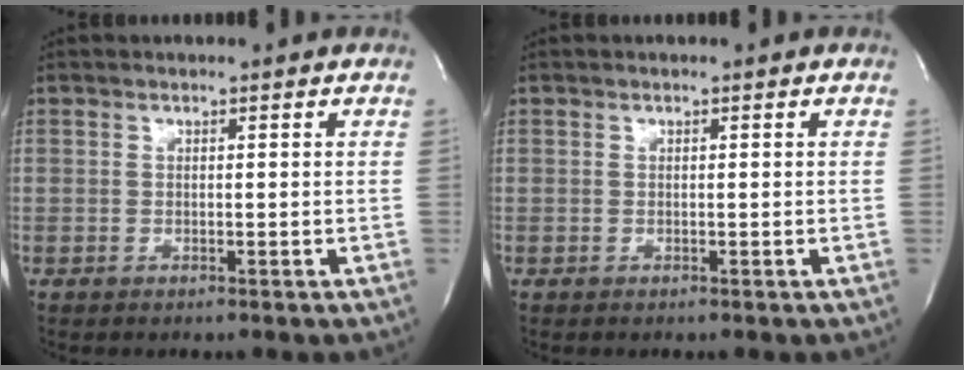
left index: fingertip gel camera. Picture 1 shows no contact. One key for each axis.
{"total": 0.0}